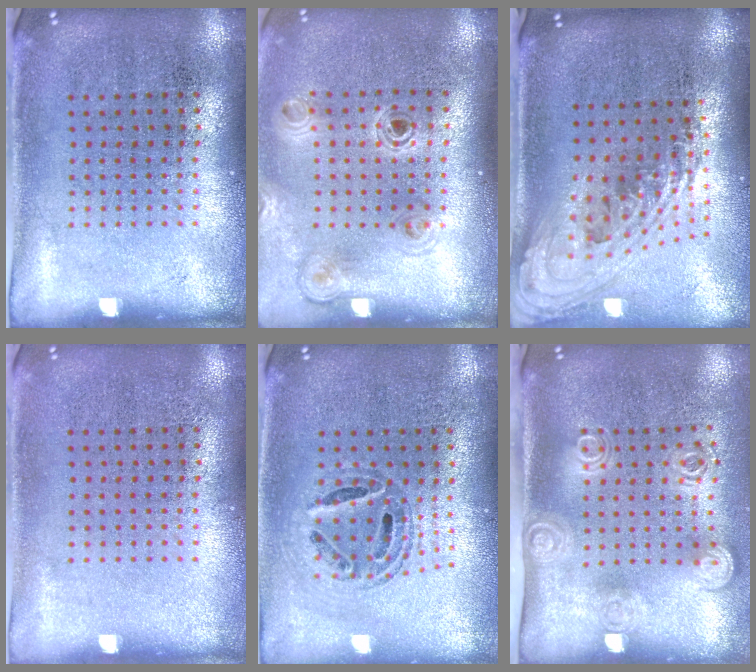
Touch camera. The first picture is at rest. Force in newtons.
{"total": 1.1, "press": 1.1, "slide": 0.2}
{"total": 2.3, "press": 1.6, "slide": 1.7}
{"total": 0.0}
{"total": 0.7, "press": 0.7, "slide": 0.1}
{"total": 1.9, "press": 1.4, "slide": 1.3}